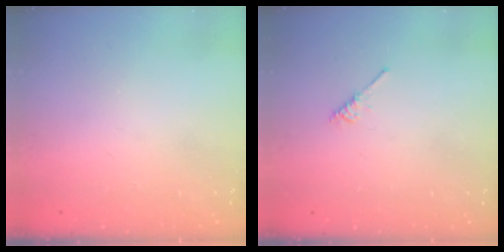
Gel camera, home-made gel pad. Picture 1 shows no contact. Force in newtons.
{"total": 2.1, "press": 2.1, "slide": 0.4}